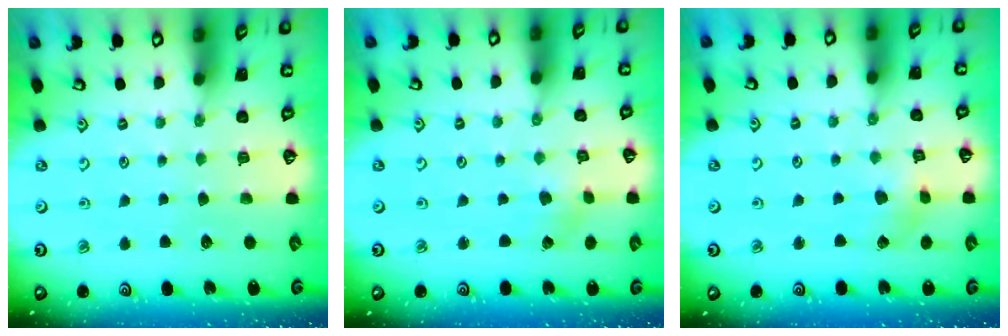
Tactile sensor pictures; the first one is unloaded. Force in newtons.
{"total": 1.2, "press": 1.2, "slide": 0.1}
{"total": 2.7, "press": 2.7, "slide": 0.5}